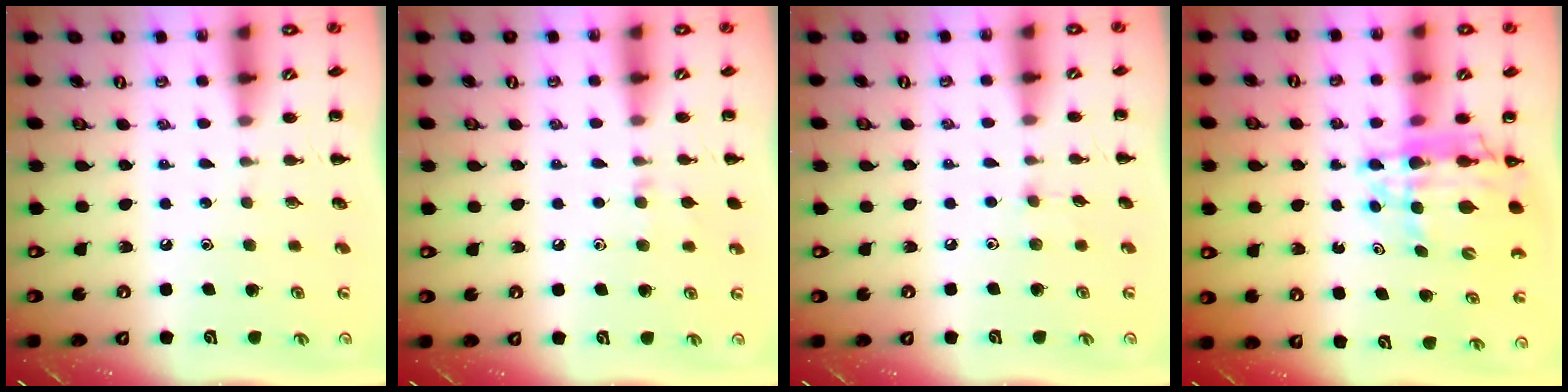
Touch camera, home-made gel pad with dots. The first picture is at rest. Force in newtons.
{"total": 5.2, "press": 4.8, "slide": 1.9}
{"total": 3.6, "press": 3.3, "slide": 1.3}
{"total": 11.9, "press": 11.3, "slide": 3.6}